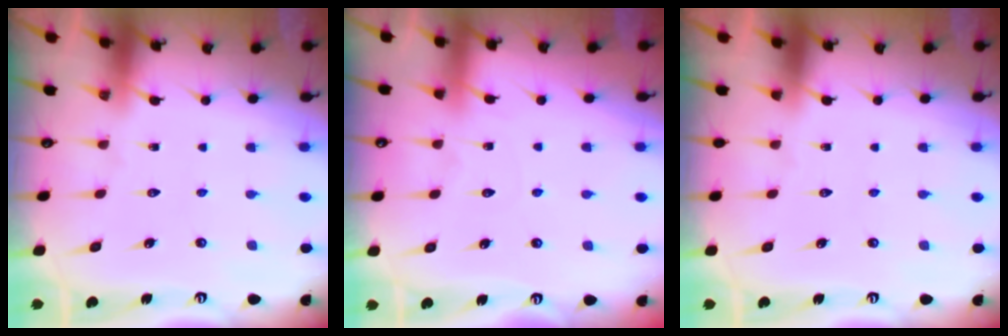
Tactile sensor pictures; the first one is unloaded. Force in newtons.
{"total": 4.3, "press": 4.3, "slide": 0.5}
{"total": 0.0}